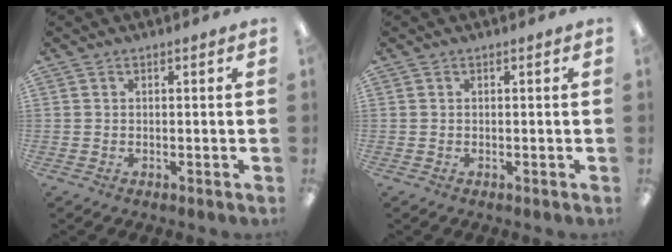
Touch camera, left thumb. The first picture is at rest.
{"total": 0.0}